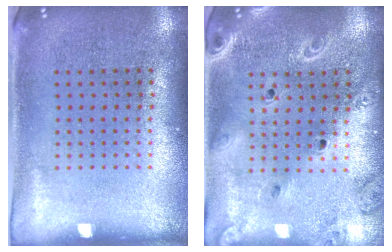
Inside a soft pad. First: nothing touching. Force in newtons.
{"total": 2.1, "press": 1.9, "slide": 0.9}